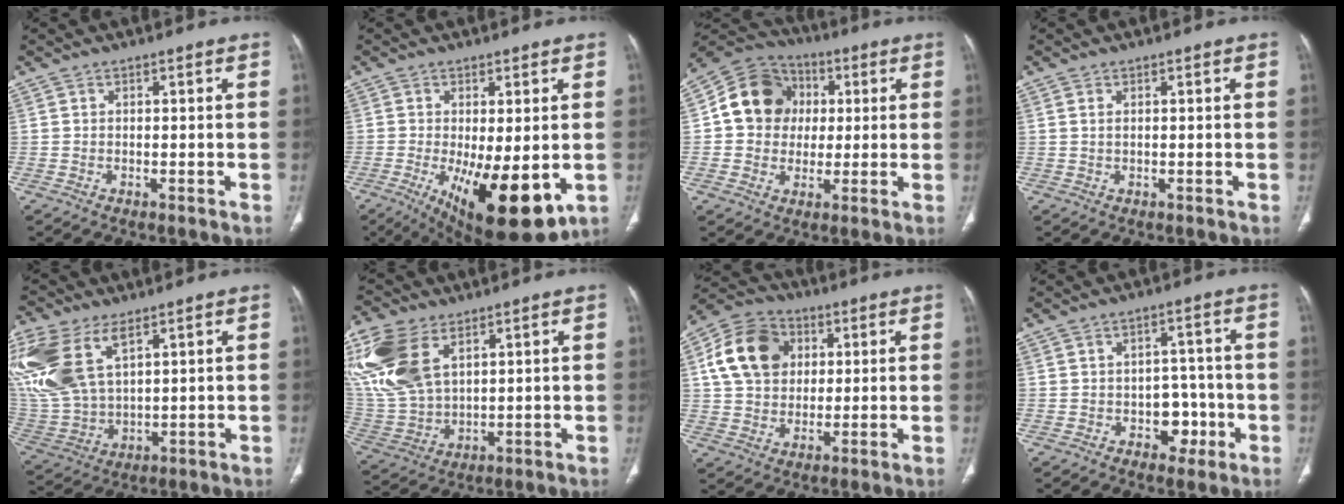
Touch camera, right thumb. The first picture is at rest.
{"total": 16.3, "force": [-4.5, 5.9, 14.5], "torque": [-0.207, -0.029, -0.047]}
{"total": 13.2, "force": [1.8, 11.6, 6.0], "torque": [-0.076, 0.015, 0.022]}
{"total": 0.9, "force": [0.3, 0.4, 0.7], "torque": [-0.021, 0.005, 0.008]}
{"total": 20.8, "force": [9.4, 11.4, 14.6], "torque": [-0.354, -0.009, 0.197]}
{"total": 19.4, "force": [8.4, 11.3, 13.3], "torque": [-0.309, -0.017, 0.175]}
{"total": 14.2, "force": [3.6, 11.1, 8.1], "torque": [-0.131, 0.006, 0.055]}
{"total": 5.9, "force": [-2.1, 4.4, 3.3], "torque": [-0.008, 0.024, -0.024]}